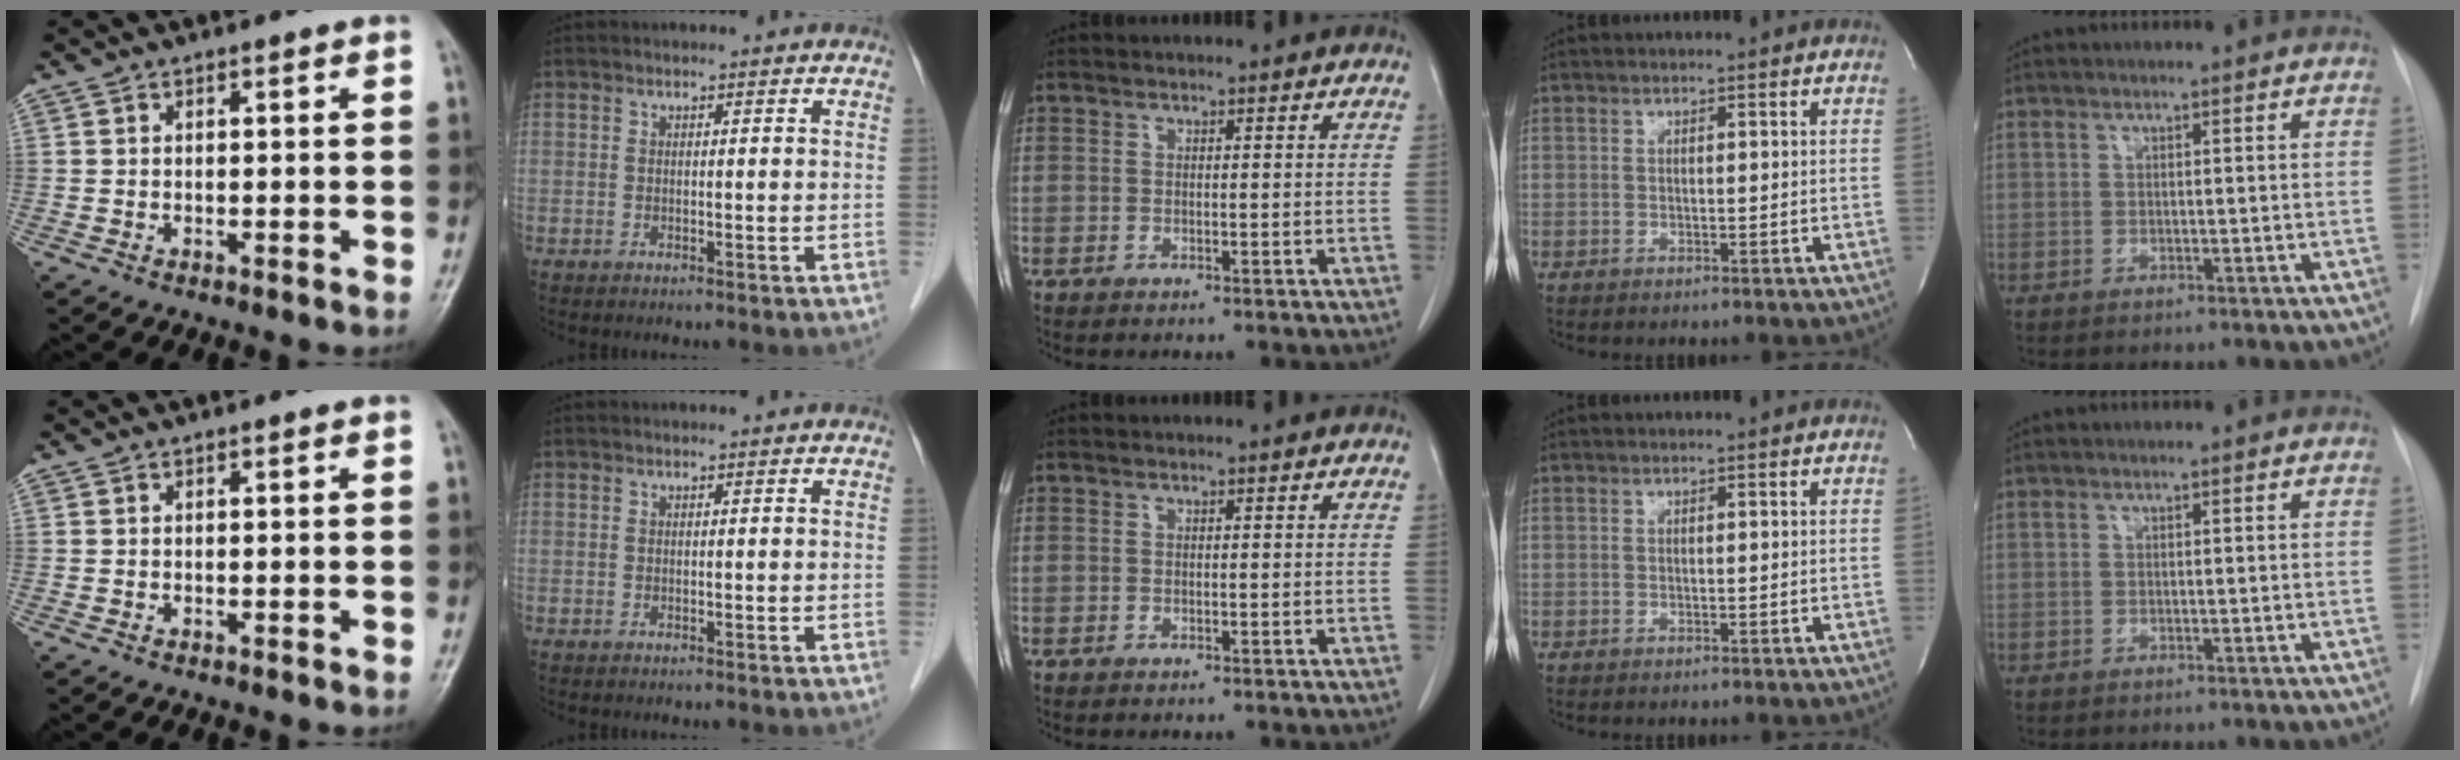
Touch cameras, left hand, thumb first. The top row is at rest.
{}